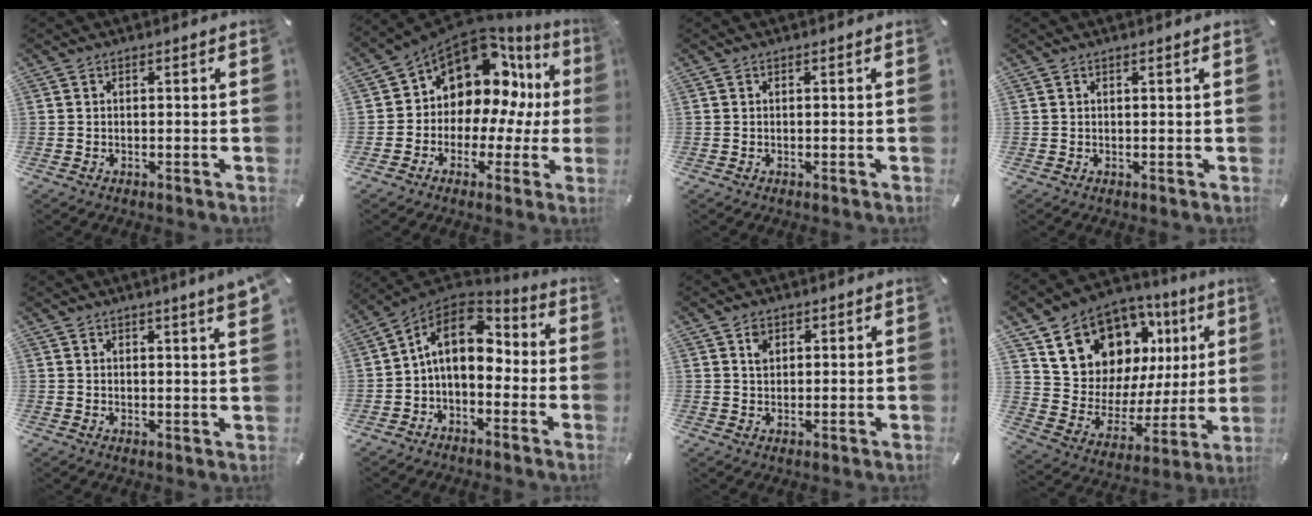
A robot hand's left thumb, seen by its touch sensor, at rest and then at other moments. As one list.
[{"total": 11.3, "force": [6.1, 8.1, 5.0], "torque": [-0.085, -0.072, 0.108]}, {"total": 0.0}, {"total": 0.7, "force": [0.4, 0.0, 0.6], "torque": [-0.010, 0.000, 0.006]}, {"total": 3.6, "force": [2.7, 0.0, 2.4], "torque": [-0.036, -0.013, 0.045]}, {"total": 11.4, "force": [1.2, 7.7, 8.3], "torque": [-0.157, 0.000, 0.018]}, {"total": 2.7, "force": [1.2, 2.1, 1.2], "torque": [-0.010, -0.003, 0.019]}, {"total": 14.6, "force": [9.8, 10.2, 3.5], "torque": [-0.063, -0.090, 0.189]}]